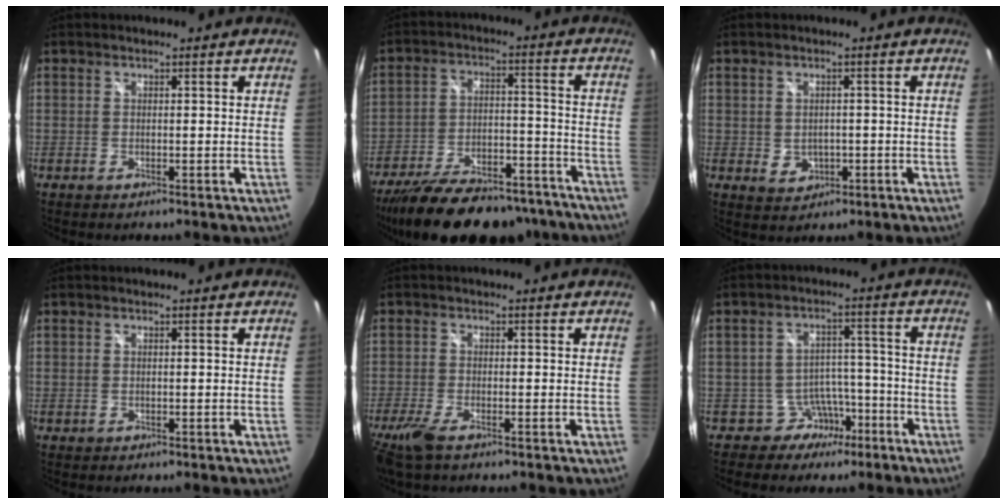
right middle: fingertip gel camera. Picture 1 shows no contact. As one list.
[{"total": 24.8, "force": [-20.2, 9.0, 11.2], "torque": [-0.213, -0.008, -0.283]}, {"total": 4.0, "force": [-0.7, 3.4, 1.8], "torque": [-0.036, -0.001, -0.004]}, {"total": 0.0}, {"total": 5.7, "force": [-3.8, 1.5, 4.0], "torque": [-0.103, -0.020, -0.075]}, {"total": 6.5, "force": [-4.4, 4.8, 0.6], "torque": [-0.009, 0.034, -0.062]}]